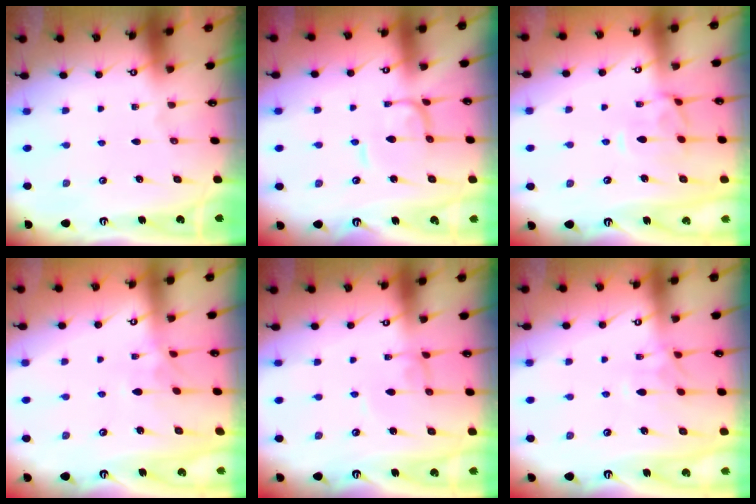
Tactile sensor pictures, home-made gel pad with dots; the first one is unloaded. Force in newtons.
{"total": 0.6, "press": 0.6, "slide": 0.3}
{"total": 2.6, "press": 2.4, "slide": 1.0}
{"total": 4.0, "press": 3.9, "slide": 0.5}
{"total": 0.0}
{"total": 1.3, "press": 1.0, "slide": 0.8}